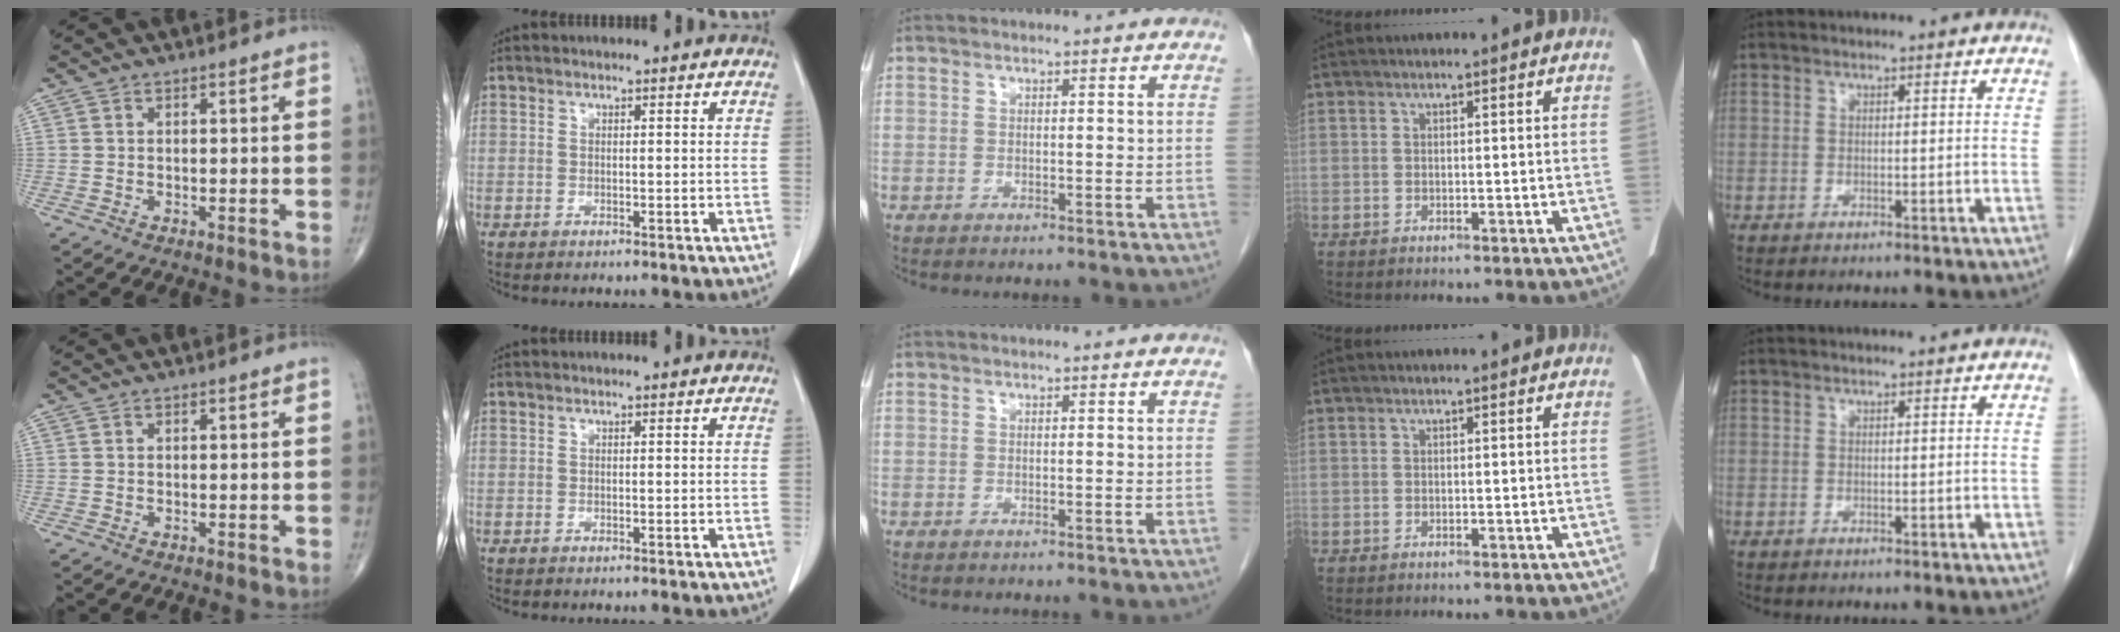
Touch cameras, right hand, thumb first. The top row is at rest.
{}